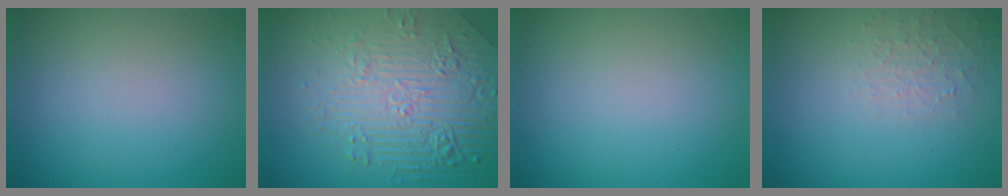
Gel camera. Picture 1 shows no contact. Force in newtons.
{"total": 8.9, "press": 6.1, "slide": 6.4}
{"total": 0.0}
{"total": 2.1, "press": 2.0, "slide": 0.5}